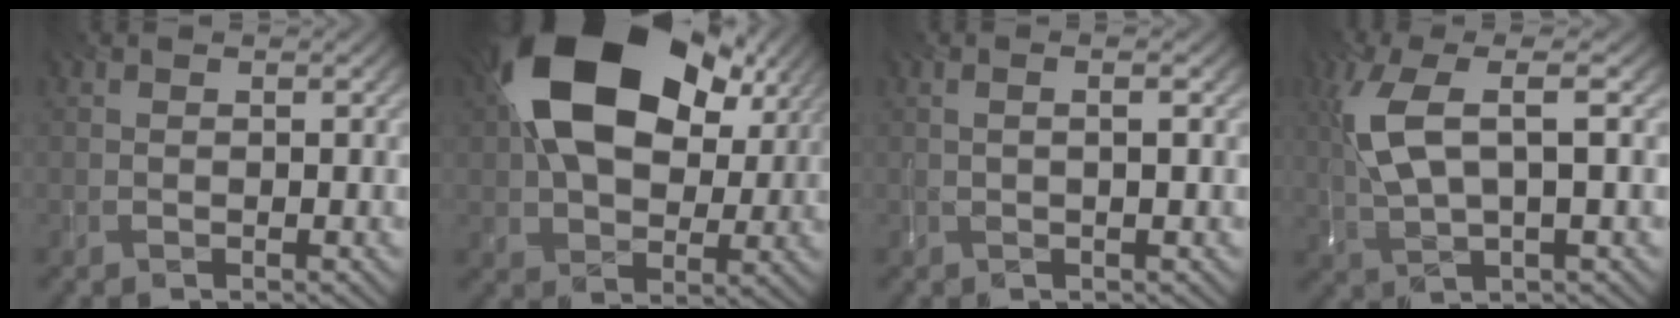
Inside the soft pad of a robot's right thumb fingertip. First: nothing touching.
{"total": 19.5, "force": [6.8, 12.5, 13.4], "torque": [-0.251, 0.023, 0.116]}
{"total": 1.7, "force": [0.0, -0.1, 1.7], "torque": [-0.023, 0.004, 0.000]}
{"total": 9.1, "force": [2.2, 2.6, 8.5], "torque": [-0.191, 0.012, 0.040]}